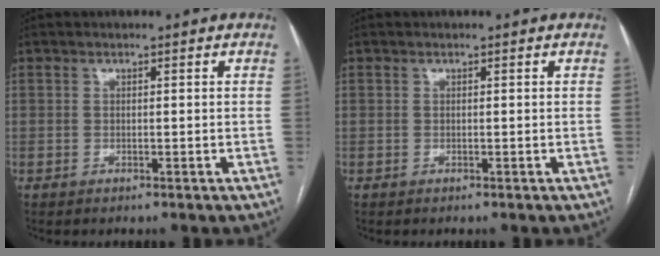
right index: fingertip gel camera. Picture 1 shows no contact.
{"total": 0.0}